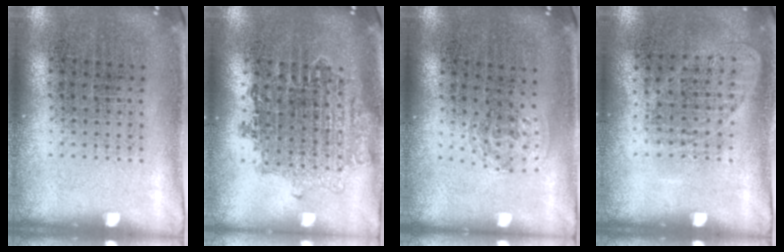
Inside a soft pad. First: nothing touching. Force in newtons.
{"total": 1.5, "press": 1.2, "slide": 0.8}
{"total": 1.0, "press": 0.6, "slide": 0.8}
{"total": 0.9, "press": 0.9, "slide": 0.3}